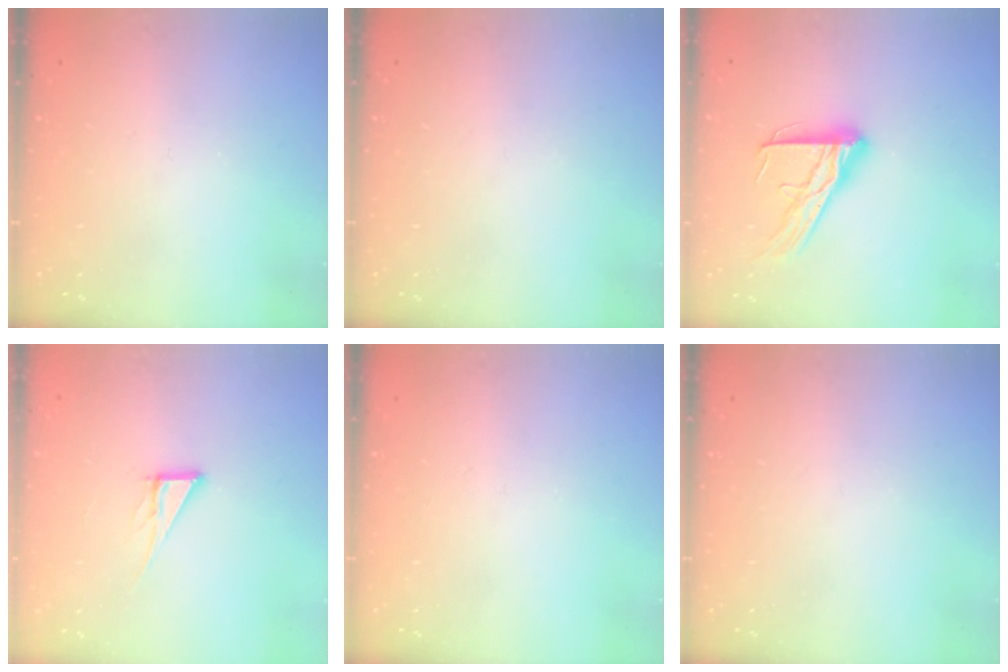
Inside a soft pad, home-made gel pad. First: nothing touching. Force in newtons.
{"total": 0.0}
{"total": 14.8, "press": 14.8, "slide": 1.3}
{"total": 6.1, "press": 6.1, "slide": 0.3}
{"total": 0.0}
{"total": 0.0}